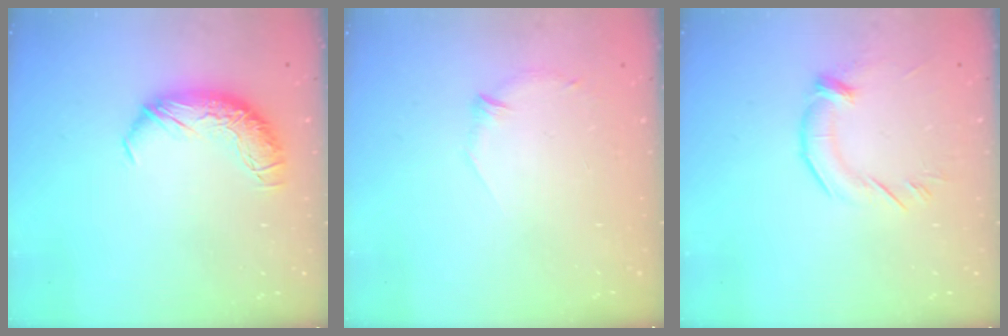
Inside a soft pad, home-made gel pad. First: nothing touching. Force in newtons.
{"total": 7.5, "press": 7.4, "slide": 0.7}
{"total": 1.9, "press": 1.6, "slide": 1.1}